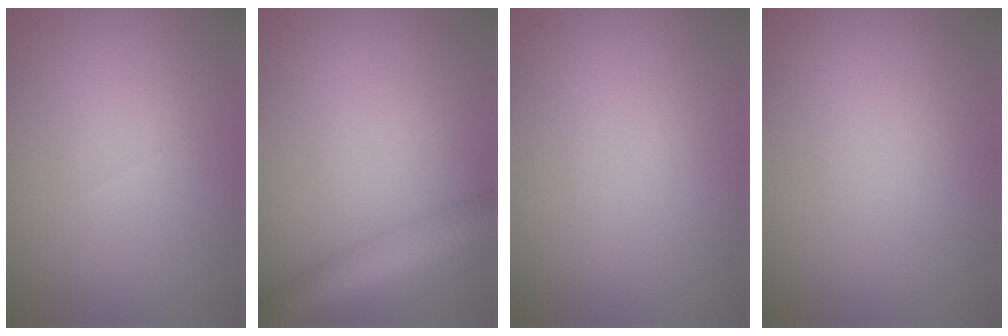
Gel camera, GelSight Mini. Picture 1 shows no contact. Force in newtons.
{"total": 5.7, "press": 5.7, "slide": 0.2}
{"total": 0.0}
{"total": 0.0}